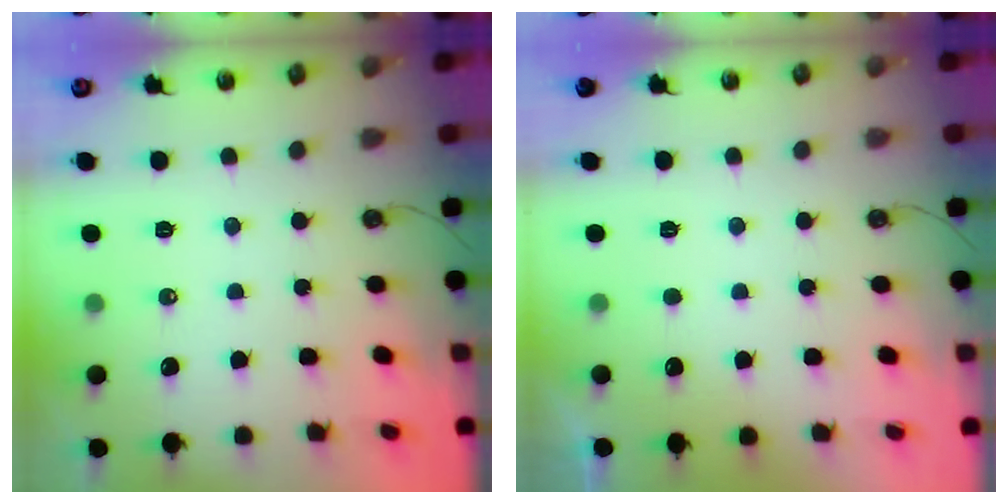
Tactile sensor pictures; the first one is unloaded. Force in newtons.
{"total": 0.0}